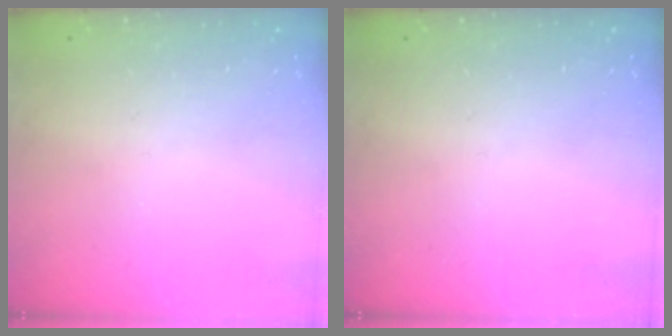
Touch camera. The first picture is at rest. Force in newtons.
{"total": 0.0}